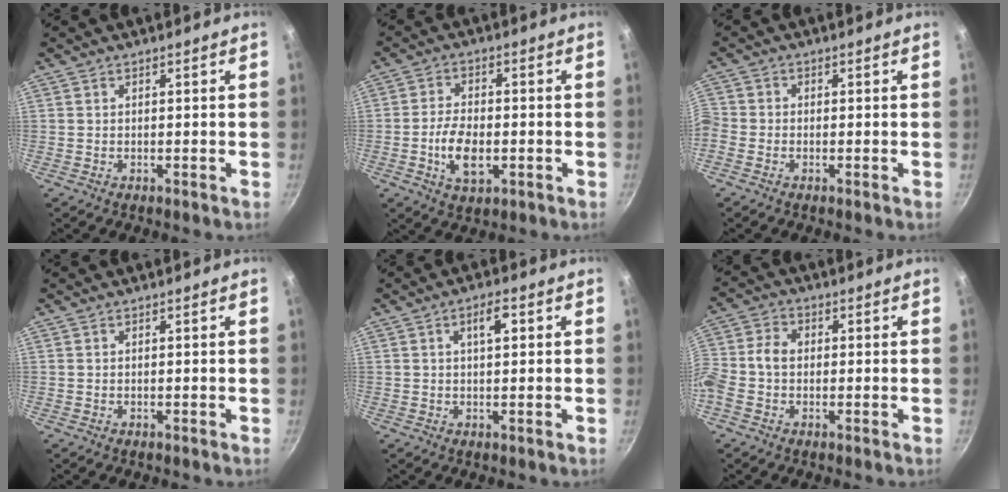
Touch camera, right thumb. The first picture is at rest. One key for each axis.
{"total": 8.1, "fx": -1.9, "fy": 4.4, "fz": 6.5, "tx": -0.117, "ty": 0.011, "tz": -0.035}
{"total": 2.8, "fx": -1.5, "fy": 2.1, "fz": 1.2, "tx": -0.034, "ty": 0.006, "tz": -0.042}
{"total": 0.0}
{"total": 4.0, "fx": 1.0, "fy": 1.5, "fz": 3.6, "tx": -0.055, "ty": 0.007, "tz": 0.012}
{"total": 6.8, "fx": -0.7, "fy": 5.0, "fz": 4.6, "tx": -0.102, "ty": 0.024, "tz": -0.034}